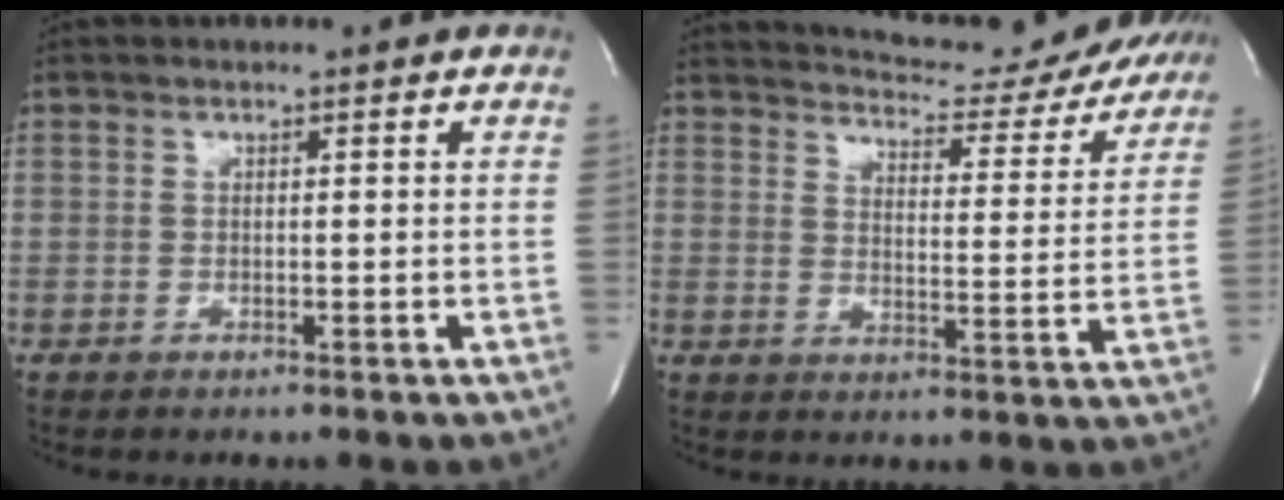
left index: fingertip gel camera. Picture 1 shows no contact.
{"total": 16.2, "force": [15.4, 3.1, 3.9], "torque": [-0.049, -0.030, 0.187]}